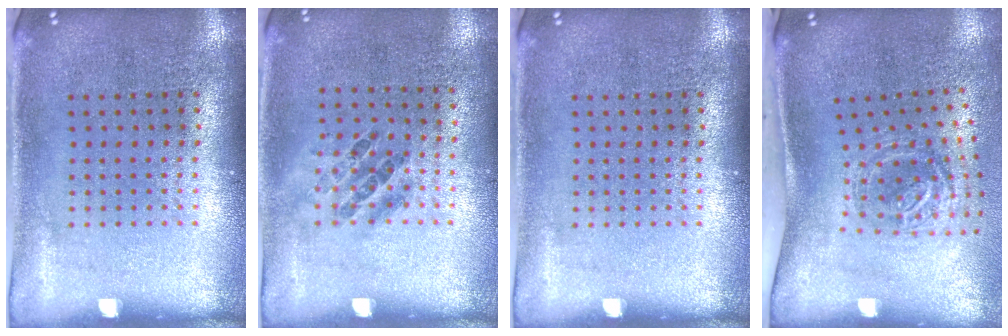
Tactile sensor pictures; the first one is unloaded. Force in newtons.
{"total": 1.0, "press": 0.7, "slide": 0.7}
{"total": 0.0}
{"total": 1.8, "press": 1.2, "slide": 1.3}